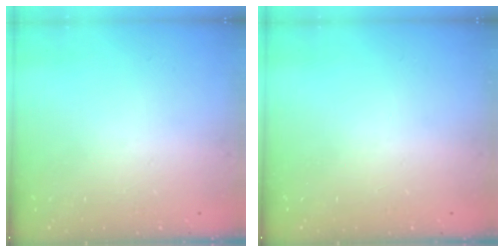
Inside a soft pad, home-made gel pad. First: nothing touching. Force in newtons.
{"total": 0.0}